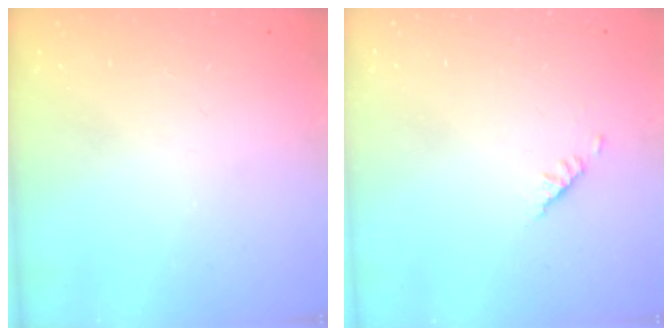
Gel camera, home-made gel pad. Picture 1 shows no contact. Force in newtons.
{"total": 1.9, "press": 1.8, "slide": 0.5}